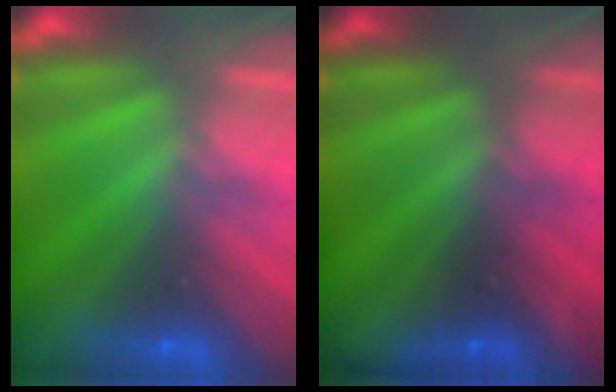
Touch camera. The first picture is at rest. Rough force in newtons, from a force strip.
{"total": 2.4}